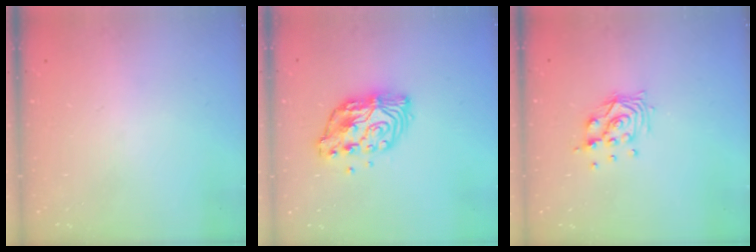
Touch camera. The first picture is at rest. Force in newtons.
{"total": 11.0, "press": 10.9, "slide": 0.9}
{"total": 9.6, "press": 9.5, "slide": 1.2}